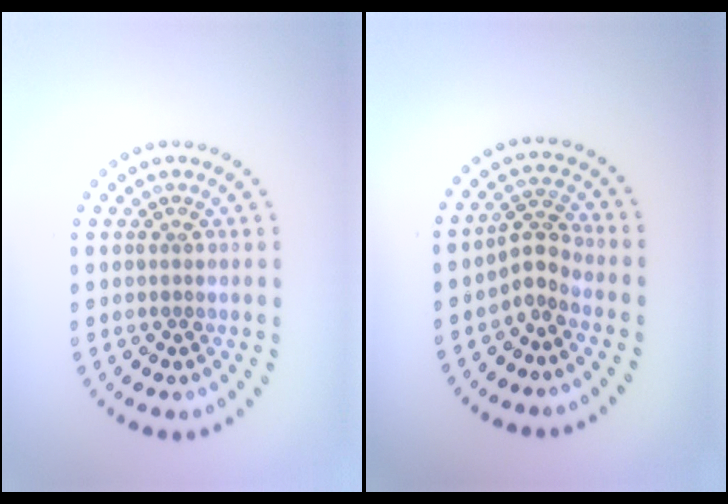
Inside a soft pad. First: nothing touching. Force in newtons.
{"total": 2.4, "press": 1.5, "slide": 1.9}